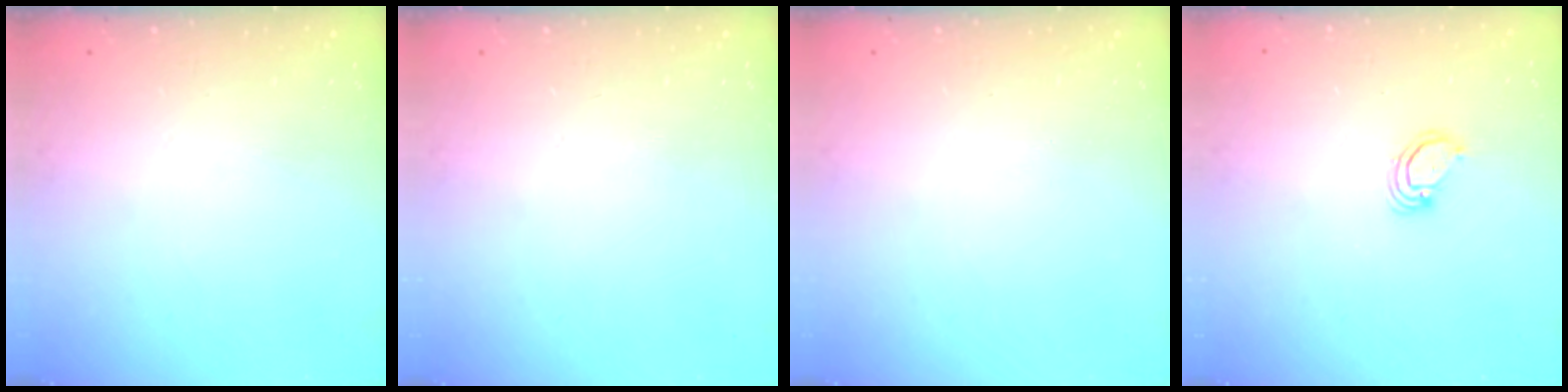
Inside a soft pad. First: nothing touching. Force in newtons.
{"total": 0.0}
{"total": 0.0}
{"total": 2.9, "press": 2.9, "slide": 0.3}